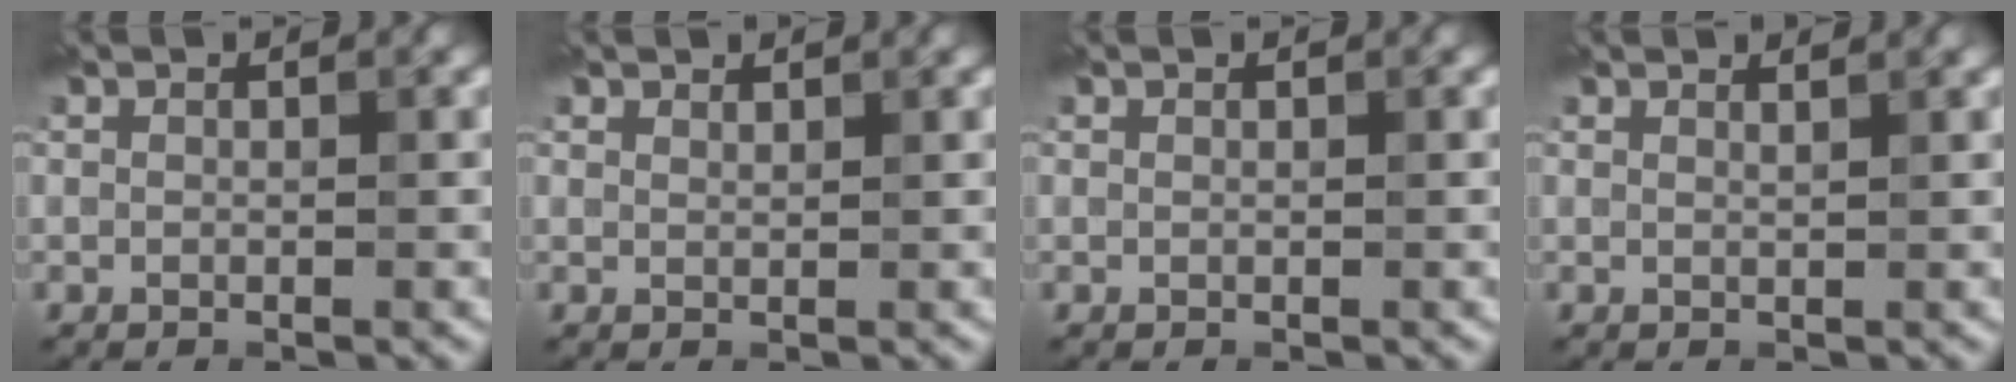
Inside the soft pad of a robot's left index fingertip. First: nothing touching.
{"total": 0.9, "force": [0.9, 0.2, 0.1], "torque": [-0.002, -0.001, 0.016]}
{"total": 0.0}
{"total": 1.4, "force": [1.2, 0.4, 0.6], "torque": [0.001, 0.000, 0.008]}